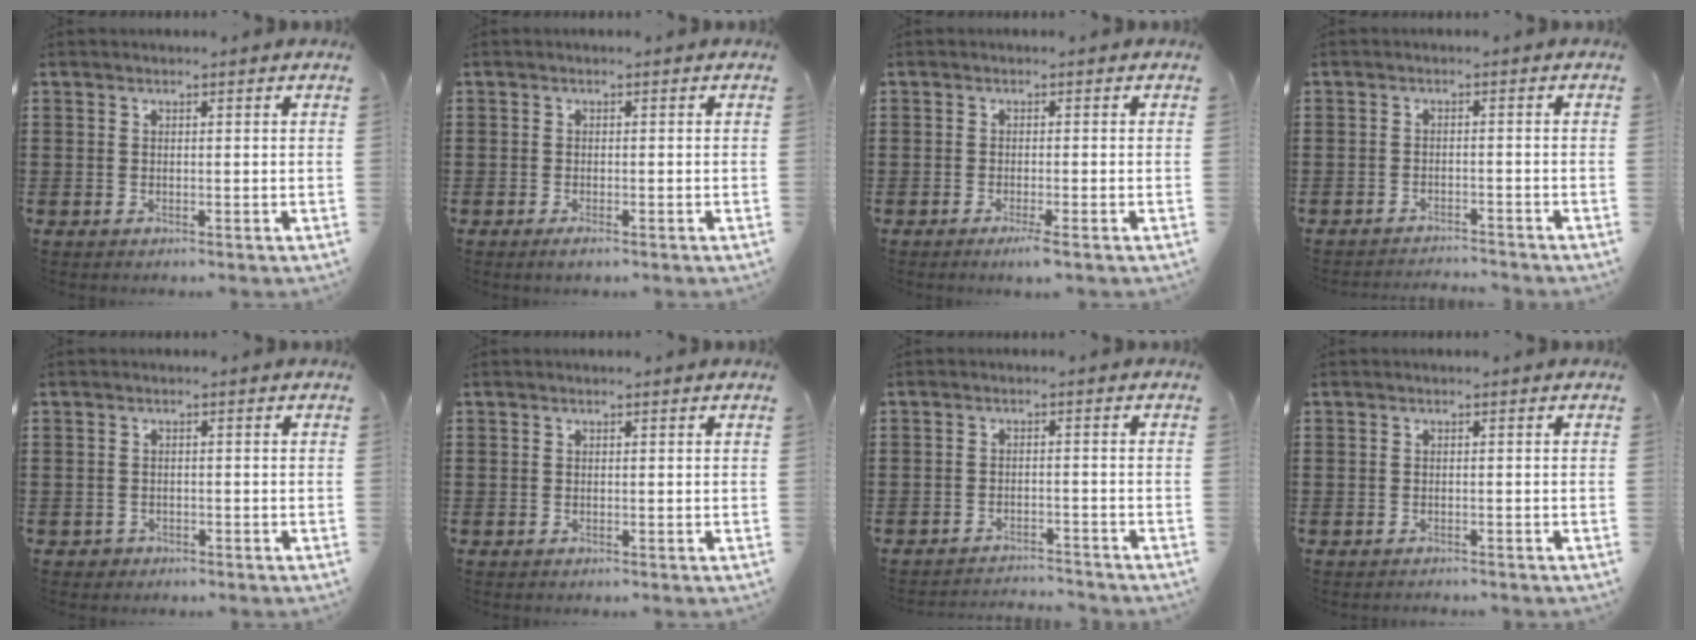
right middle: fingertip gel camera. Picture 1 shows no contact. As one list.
[{"total": 0.8, "force": [-0.5, 0.1, 0.6], "torque": [-0.014, -0.005, -0.008]}, {"total": 1.7, "force": [-1.1, 0.0, 1.2], "torque": [-0.021, 0.000, -0.021]}, {"total": 2.2, "force": [-2.2, 0.0, -0.1], "torque": [-0.005, 0.001, -0.047]}, {"total": 0.9, "force": [-0.7, 0.6, 0.0], "torque": [-0.002, 0.000, -0.016]}, {"total": 0.0}, {"total": 2.7, "force": [-2.7, 0.0, 0.0], "torque": [-0.006, -0.002, -0.057]}, {"total": 0.6, "force": [-0.6, -0.1, 0.0], "torque": [-0.001, -0.001, -0.013]}]